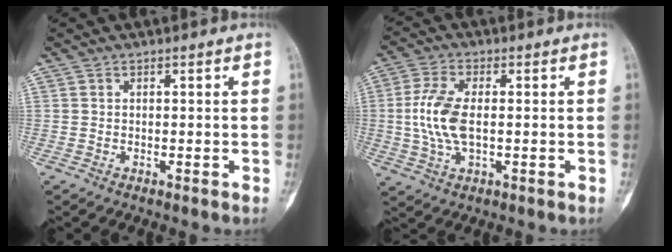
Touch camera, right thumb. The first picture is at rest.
{"total": 9.2, "force": [-0.1, 4.5, 8.0], "torque": [-0.184, 0.002, -0.002]}